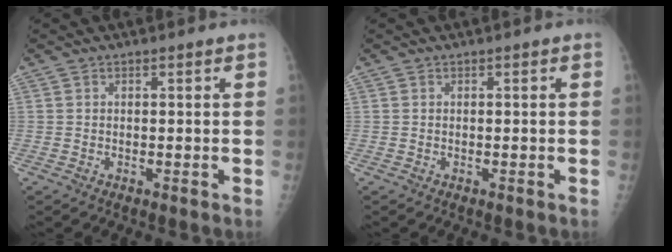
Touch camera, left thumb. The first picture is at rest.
{"total": 0.0}